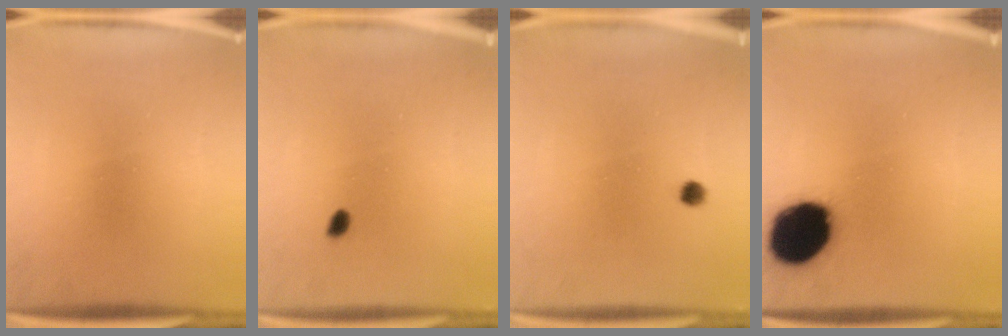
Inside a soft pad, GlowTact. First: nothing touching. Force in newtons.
{"total": 1.3}
{"total": 1.3}
{"total": 19.2}